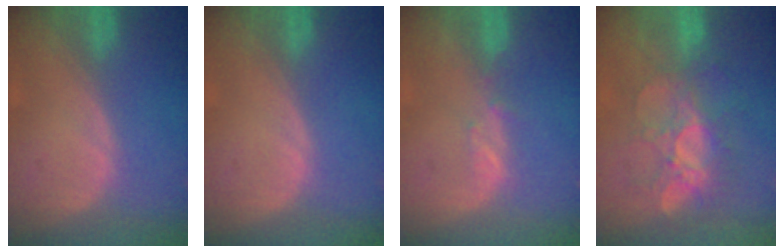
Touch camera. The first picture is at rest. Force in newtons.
{"total": 0.0}
{"total": 1.5, "press": 1.4, "slide": 0.2}
{"total": 9.2, "press": 8.2, "slide": 4.3}